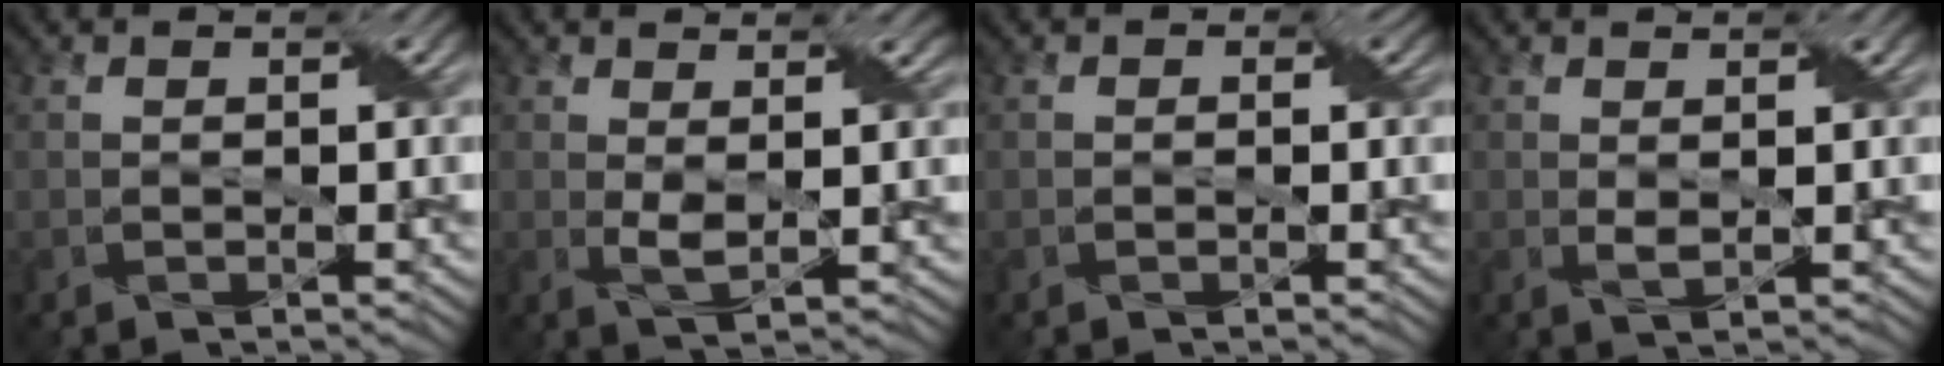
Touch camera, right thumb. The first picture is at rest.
{"total": 3.0, "force": [1.0, 1.2, 2.6], "torque": [-0.059, -0.002, 0.022]}
{"total": 0.9, "force": [0.0, 0.8, 0.5], "torque": [-0.004, -0.002, -0.002]}
{"total": 1.4, "force": [0.6, 0.4, 1.2], "torque": [-0.028, -0.001, 0.015]}